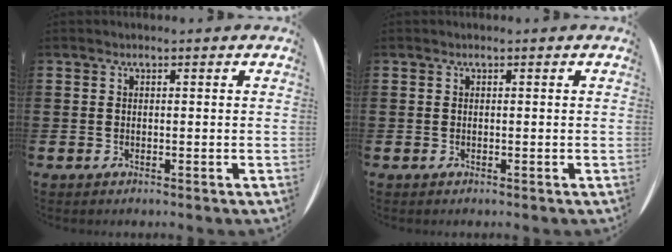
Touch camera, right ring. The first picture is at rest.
{"total": 0.0}